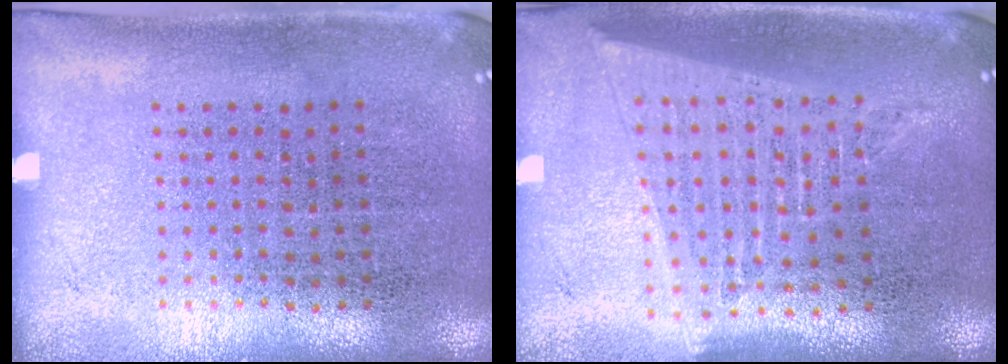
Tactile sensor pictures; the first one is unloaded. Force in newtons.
{"total": 1.8, "press": 1.6, "slide": 0.9}